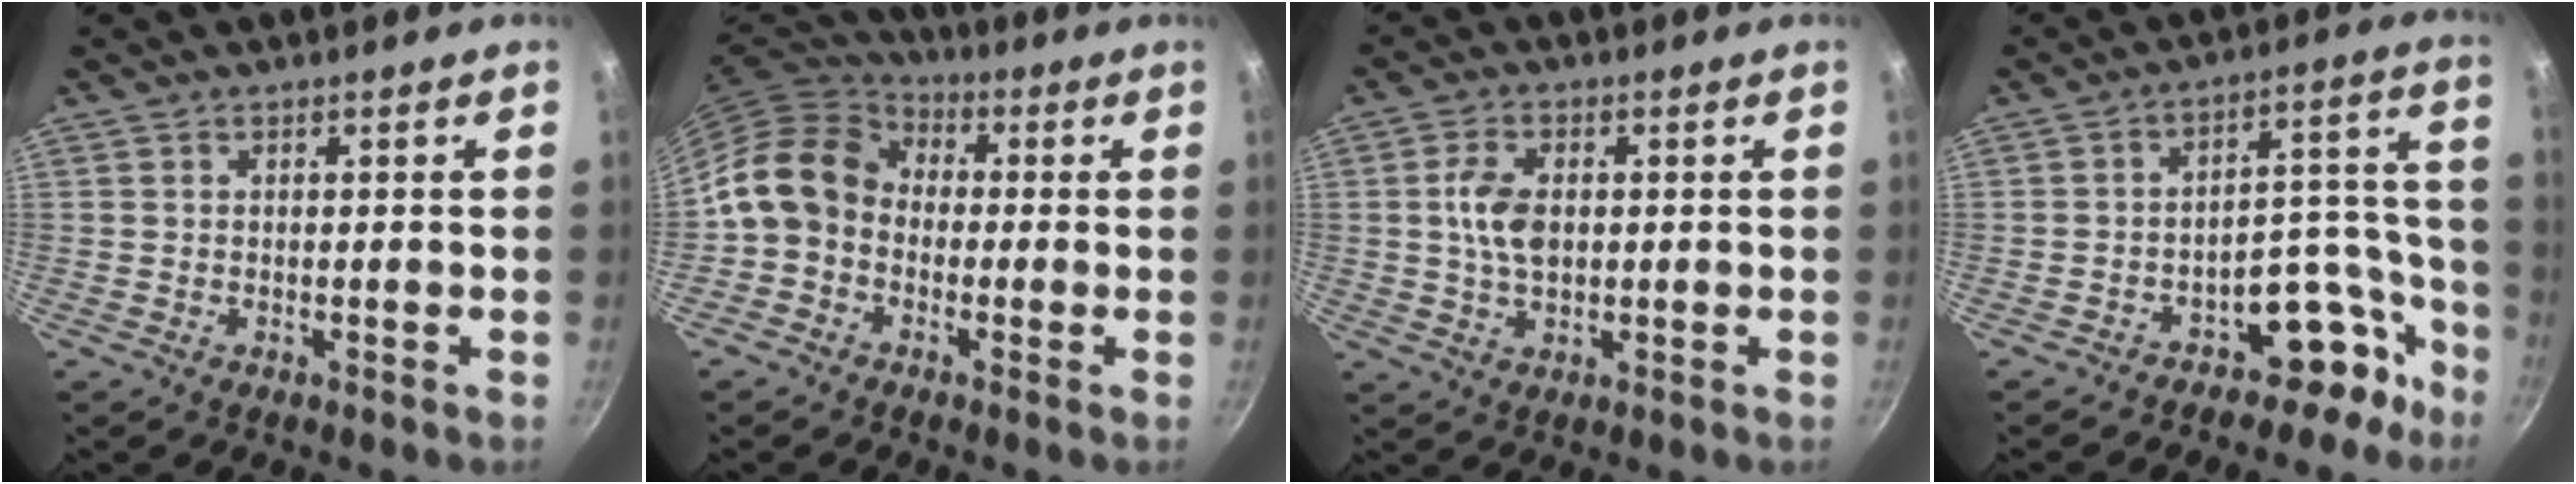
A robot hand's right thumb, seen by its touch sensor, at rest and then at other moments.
{"total": 11.6, "force": [-0.8, 9.4, 6.7], "torque": [-0.097, 0.036, -0.036]}
{"total": 6.6, "force": [0.6, 4.0, 5.2], "torque": [-0.092, 0.004, 0.008]}
{"total": 11.0, "force": [-7.6, 6.3, 4.9], "torque": [0.007, 0.103, -0.110]}